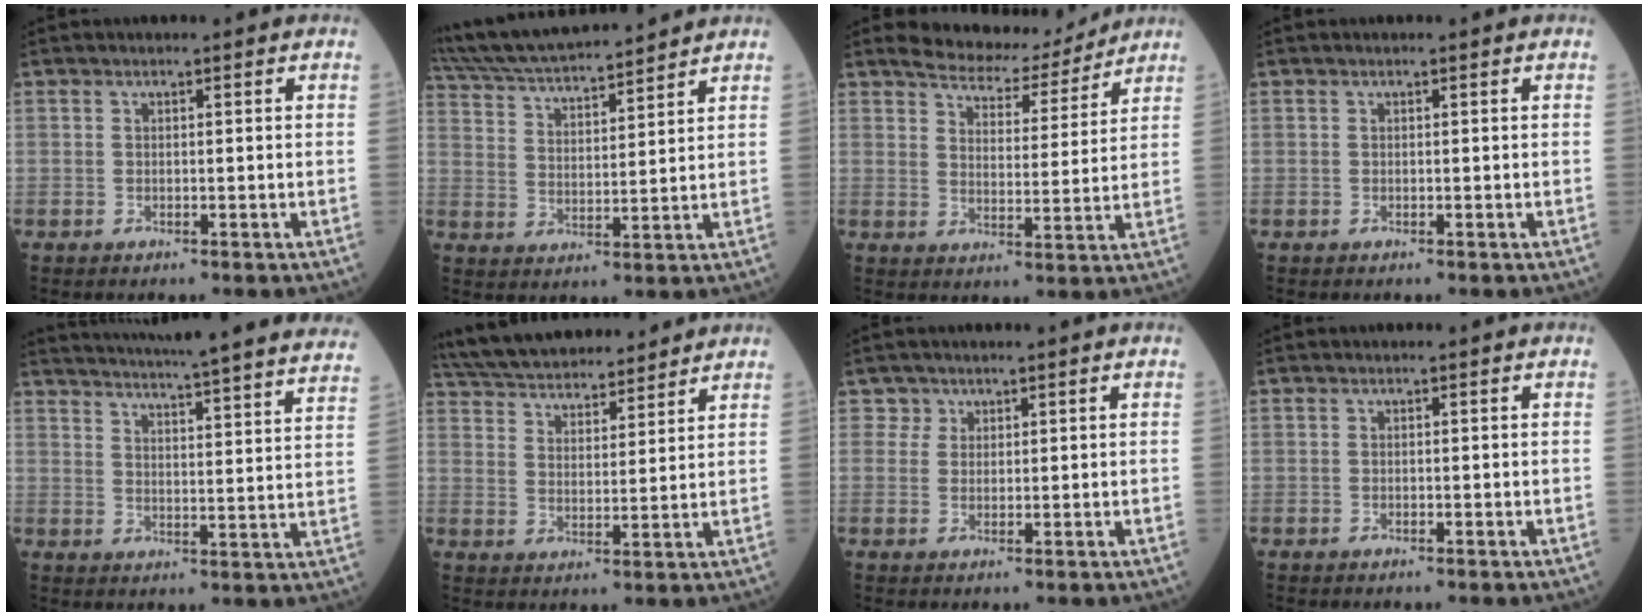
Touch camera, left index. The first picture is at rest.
{"total": 16.1, "force": [14.9, 1.4, 6.0], "torque": [-0.114, 0.029, 0.255]}
{"total": 9.2, "force": [8.8, 2.2, 1.8], "torque": [-0.031, 0.000, 0.129]}
{"total": 0.0}
{"total": 32.4, "force": [30.2, 0.5, 11.9], "torque": [-0.189, -0.078, 0.363]}
{"total": 19.5, "force": [17.7, 4.5, 6.8], "torque": [-0.130, 0.039, 0.277]}
{"total": 1.8, "force": [1.2, 1.2, -0.6], "torque": [0.020, 0.007, 0.016]}
{"total": 0.0}